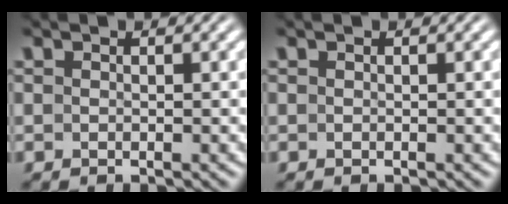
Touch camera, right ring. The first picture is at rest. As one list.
[{"total": 0.0}]